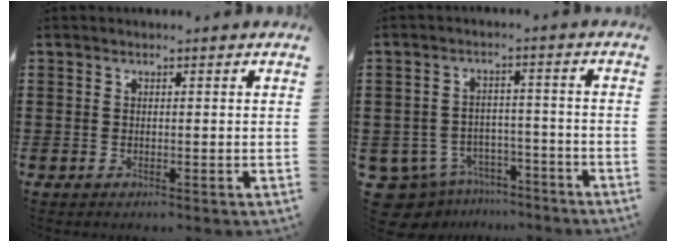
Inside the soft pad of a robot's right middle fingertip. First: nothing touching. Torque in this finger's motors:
{"motor_torque": [-0.16, -0.15, -0.12, -0.04]}